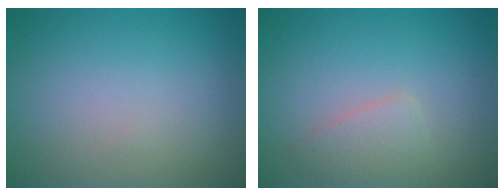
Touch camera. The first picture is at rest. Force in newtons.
{"total": 1.9, "press": 1.9, "slide": 0.0}